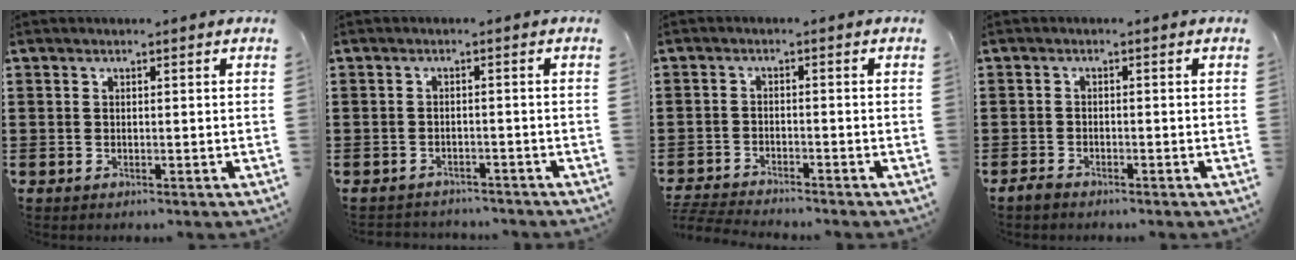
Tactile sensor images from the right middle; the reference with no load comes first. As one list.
[{"total": 1.9, "force": [-1.9, 0.3, -0.1], "torque": [-0.007, -0.001, -0.041]}, {"total": 3.3, "force": [-3.3, 0.0, 0.4], "torque": [-0.023, -0.008, -0.074]}, {"total": 1.3, "force": [-1.2, 0.5, 0.5], "torque": [-0.021, -0.003, -0.026]}]